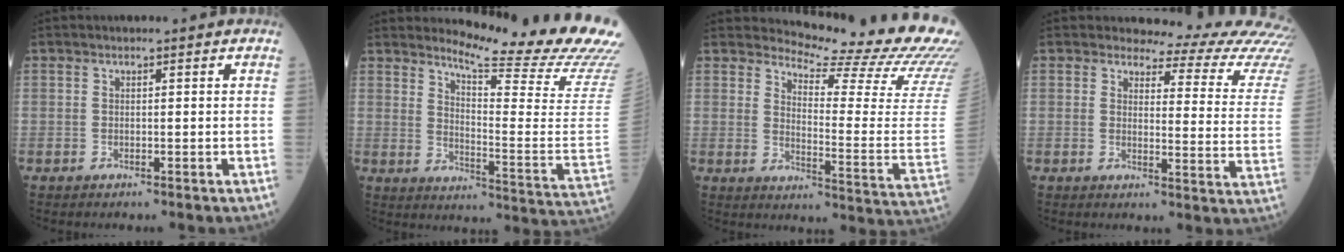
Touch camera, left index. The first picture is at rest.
{"total": 21.4, "force": [19.3, 0.0, 9.2], "torque": [-0.141, -0.132, 0.230]}
{"total": 18.8, "force": [18.0, -0.8, 5.4], "torque": [-0.092, -0.148, 0.208]}
{"total": 15.9, "force": [15.6, 1.9, 2.7], "torque": [-0.007, -0.124, 0.138]}